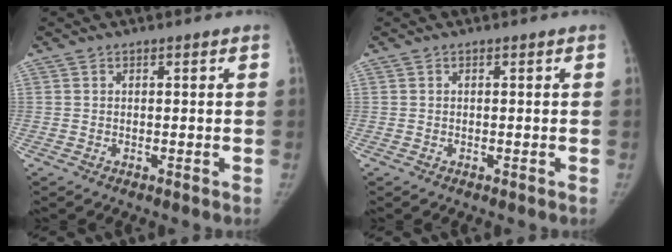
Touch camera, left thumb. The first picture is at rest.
{"total": 0.0}